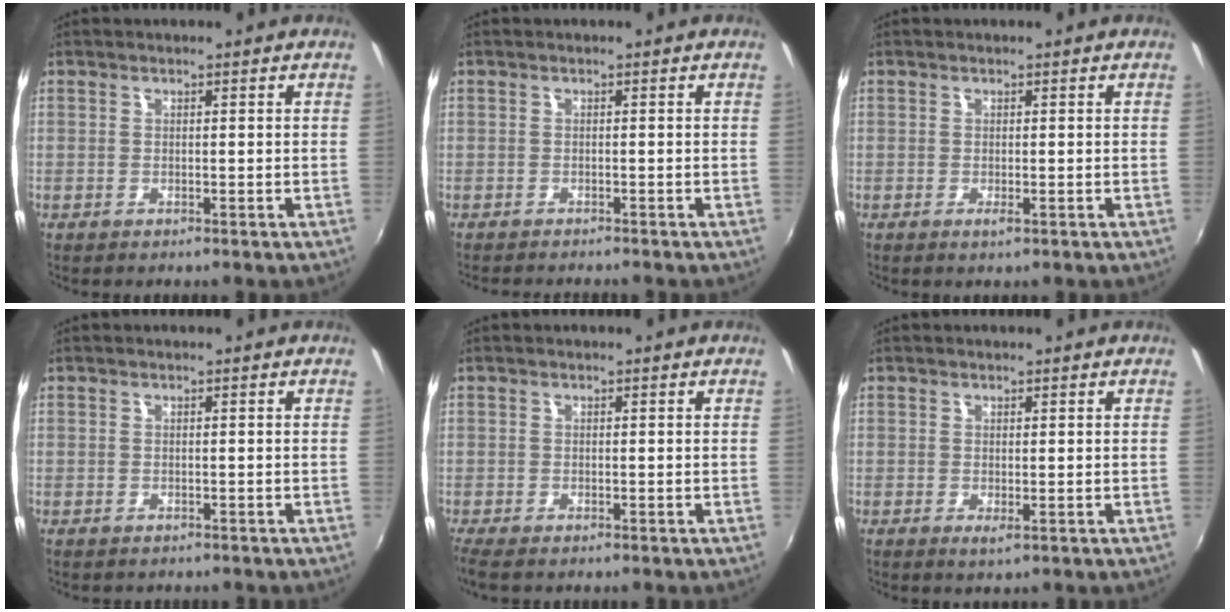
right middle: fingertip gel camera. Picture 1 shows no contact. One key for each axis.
{"total": 3.0, "fx": -2.8, "fy": 0.3, "fz": 0.9, "tx": -0.025, "ty": -0.015, "tz": -0.047}
{"total": 0.9, "fx": -0.4, "fy": 0.2, "fz": 0.8, "tx": -0.015, "ty": -0.004, "tz": -0.007}
{"total": 0.7, "fx": -0.6, "fy": 0.3, "fz": 0.1, "tx": -0.005, "ty": -0.001, "tz": -0.008}
{"total": 2.3, "fx": -1.7, "fy": 0.5, "fz": 1.5, "tx": -0.030, "ty": -0.013, "tz": -0.030}
{"total": 0.9, "fx": 0.2, "fy": 0.3, "fz": 0.8, "tx": -0.016, "ty": -0.003, "tz": 0.001}